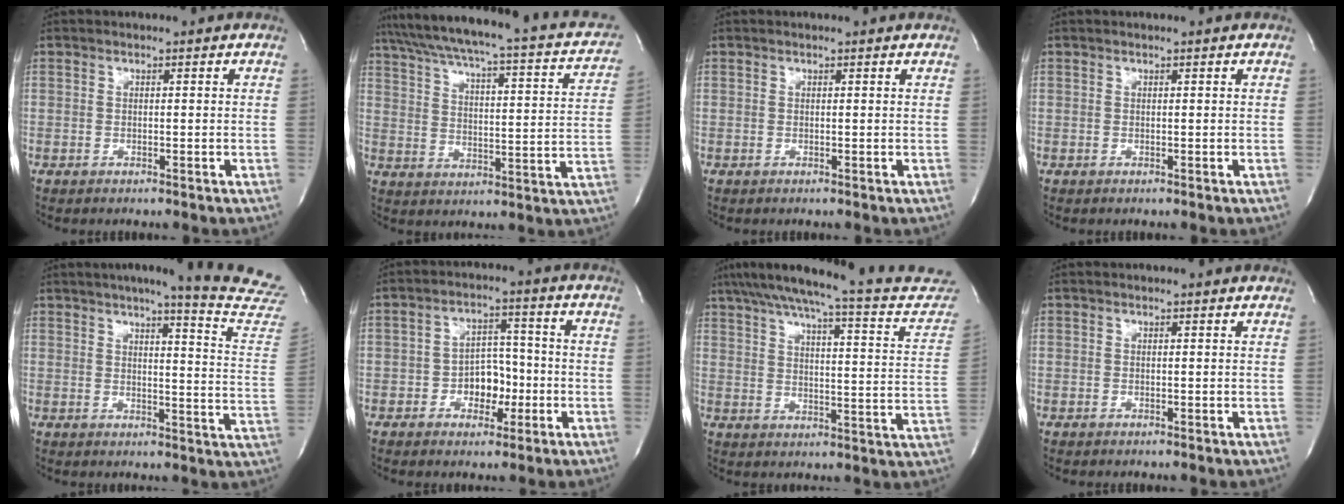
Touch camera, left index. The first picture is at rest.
{"total": 25.5, "force": [20.4, 4.9, 14.5], "torque": [-0.219, 0.000, 0.253]}
{"total": 0.7, "force": [0.6, 0.0, 0.3], "torque": [-0.009, 0.003, 0.006]}
{"total": 0.0}
{"total": 19.4, "force": [17.4, -1.2, 8.6], "torque": [-0.113, -0.093, 0.192]}
{"total": 5.9, "force": [-2.0, 3.8, 4.1], "torque": [-0.061, 0.014, -0.032]}
{"total": 24.7, "force": [22.4, 2.1, 10.2], "torque": [-0.151, -0.043, 0.274]}
{"total": 1.0, "force": [0.9, 0.0, 0.4], "torque": [-0.013, 0.005, 0.008]}